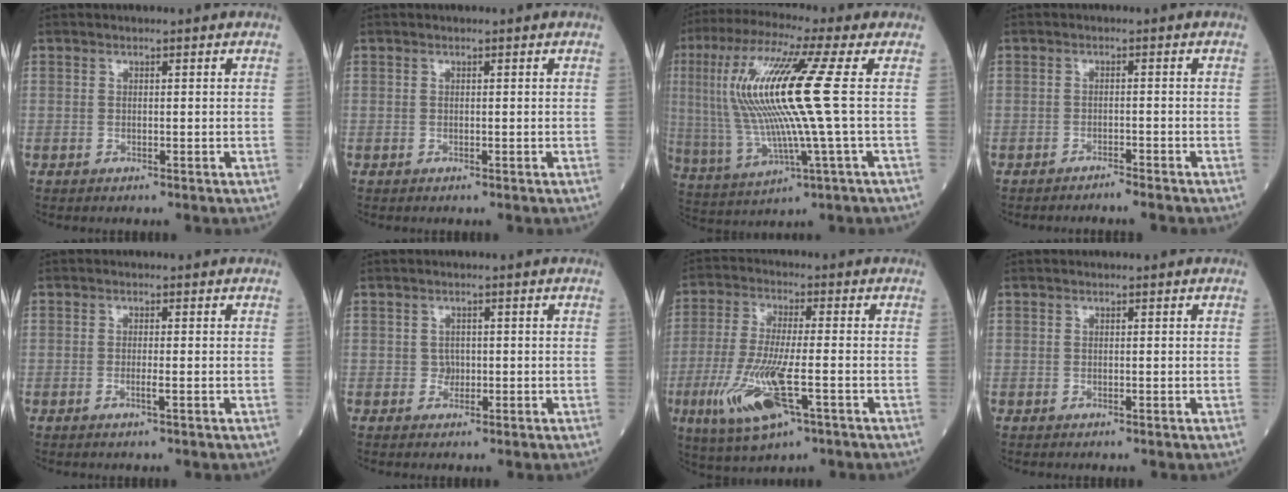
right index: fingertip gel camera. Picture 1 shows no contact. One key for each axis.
{"total": 0.0}
{"total": 16.9, "fx": 2.2, "fy": 0.0, "fz": 16.7, "tx": -0.361, "ty": 0.012, "tz": 0.036}
{"total": 2.4, "fx": -2.3, "fy": -0.2, "fz": 0.8, "tx": -0.009, "ty": -0.001, "tz": -0.030}
{"total": 1.4, "fx": -0.5, "fy": -0.2, "fz": 1.3, "tx": -0.025, "ty": -0.003, "tz": -0.010}
{"total": 1.1, "fx": -0.1, "fy": 1.0, "fz": 0.5, "tx": -0.006, "ty": 0.002, "tz": -0.002}
{"total": 12.6, "fx": -4.7, "fy": 2.5, "fz": 11.4, "tx": -0.240, "ty": -0.026, "tz": -0.081}
{"total": 0.0}